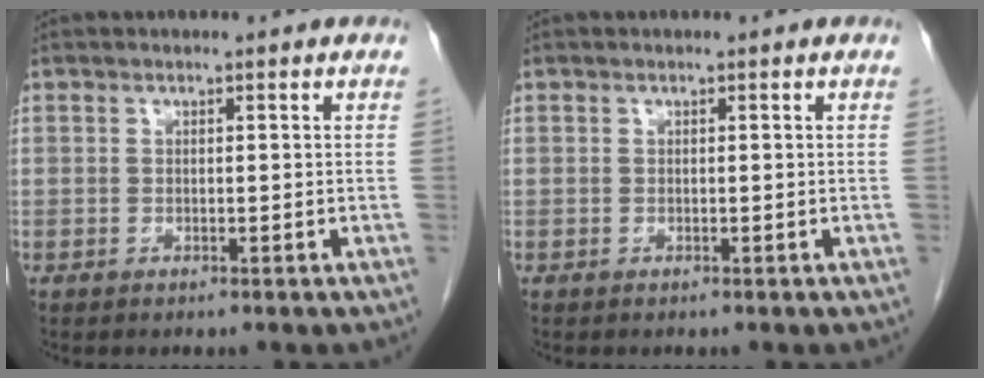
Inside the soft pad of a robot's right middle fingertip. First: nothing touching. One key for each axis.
{"total": 0.0}